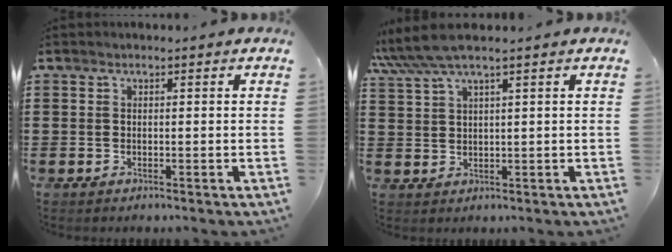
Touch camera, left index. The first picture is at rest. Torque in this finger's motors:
{"motor_torque": [1.63, -0.51, 0.55, 0.21]}